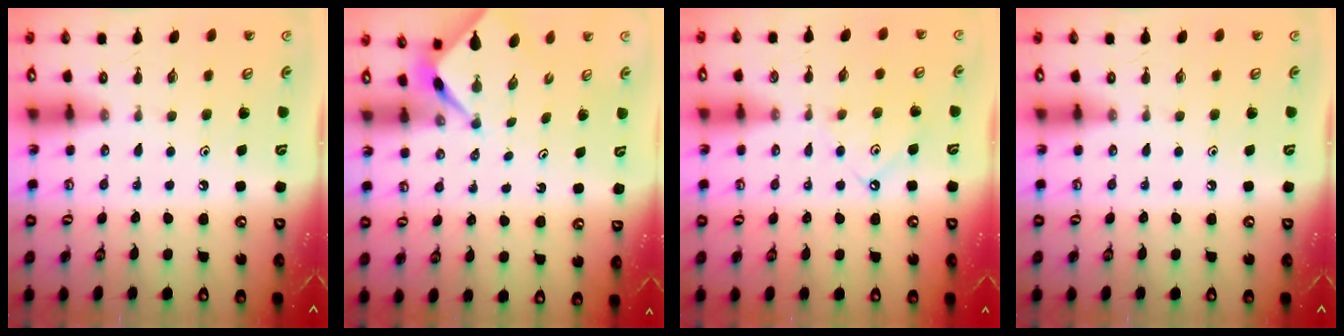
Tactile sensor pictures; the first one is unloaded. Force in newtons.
{"total": 2.3, "press": 2.3, "slide": 0.3}
{"total": 5.7, "press": 5.7, "slide": 0.4}
{"total": 0.0}